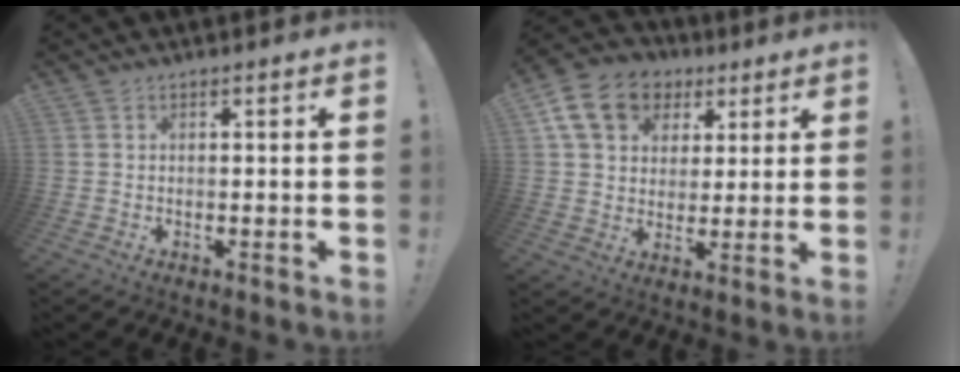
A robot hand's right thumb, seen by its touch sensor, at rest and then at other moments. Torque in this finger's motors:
{"motor_torque": [0.71, 0.78, 0.17, 0.09, 0.03]}